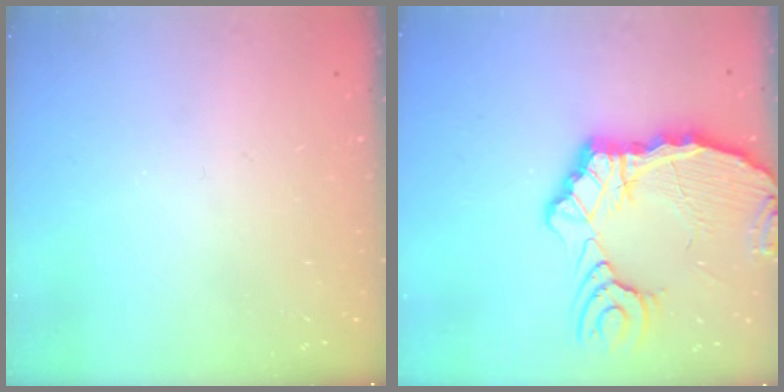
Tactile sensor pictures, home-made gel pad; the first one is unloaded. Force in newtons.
{"total": 15.3, "press": 15.2, "slide": 2.3}